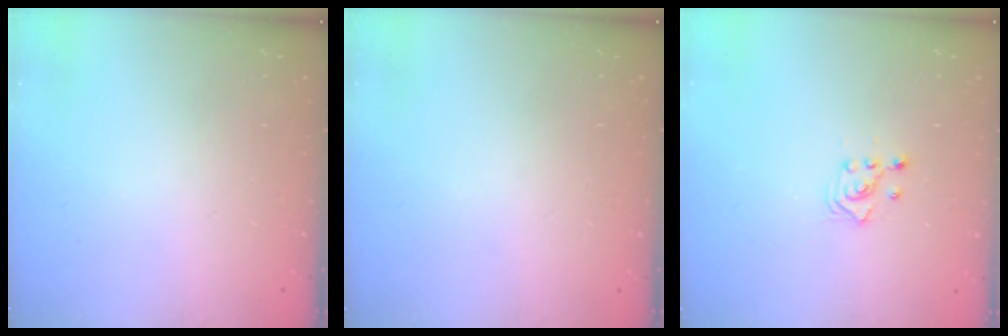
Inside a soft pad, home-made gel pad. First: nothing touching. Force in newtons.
{"total": 0.0}
{"total": 2.6, "press": 2.4, "slide": 1.0}